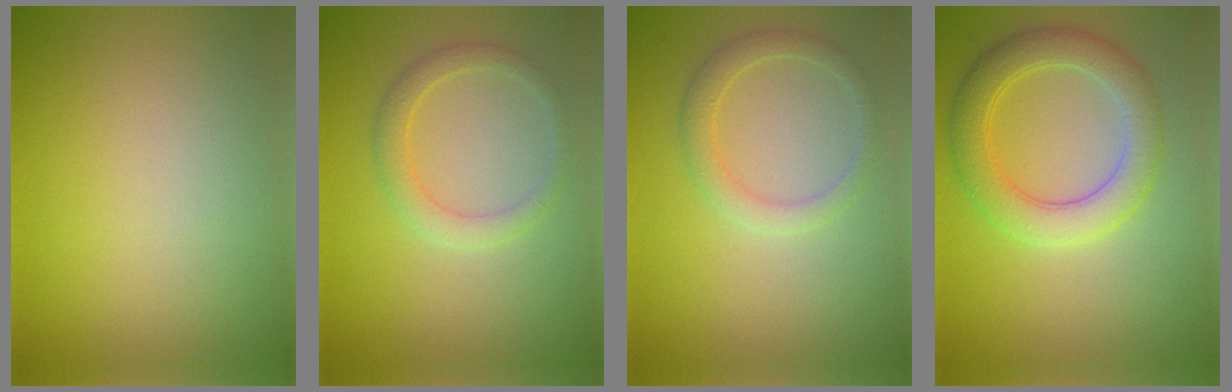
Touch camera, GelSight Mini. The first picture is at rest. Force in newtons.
{"total": 2.1, "press": 2.1, "slide": 0.1}
{"total": 2.2, "press": 2.2, "slide": 0.1}
{"total": 4.6, "press": 4.6, "slide": 0.1}